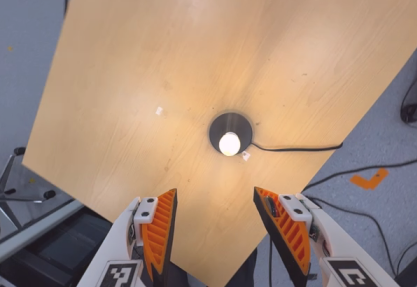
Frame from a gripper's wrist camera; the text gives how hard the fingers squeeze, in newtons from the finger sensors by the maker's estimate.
{"total": 0.0}